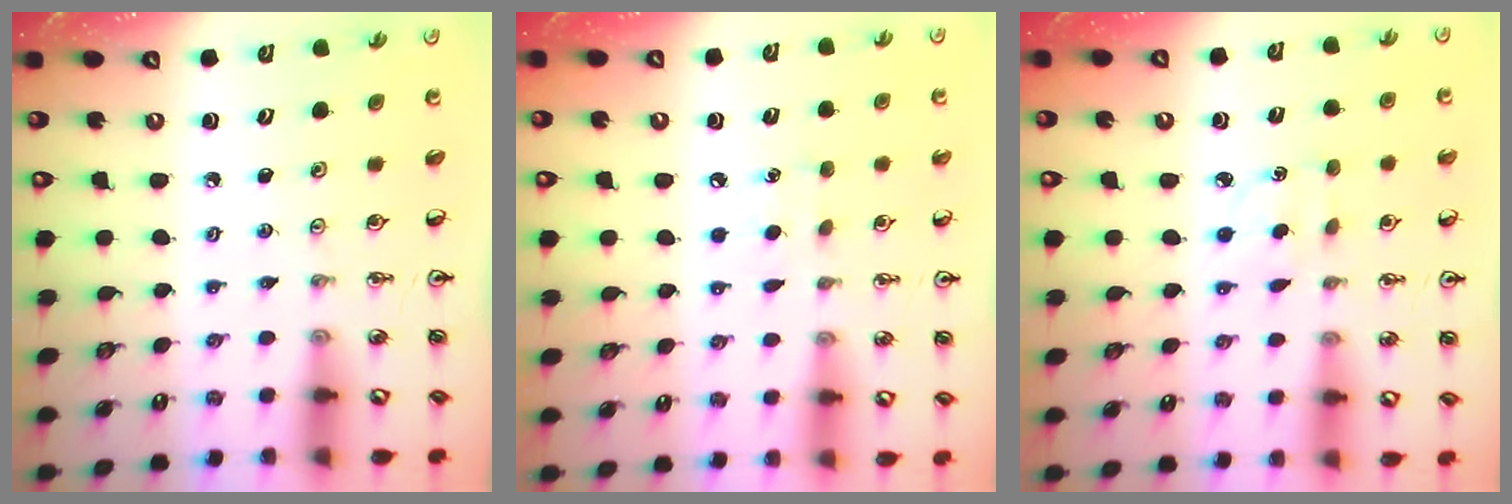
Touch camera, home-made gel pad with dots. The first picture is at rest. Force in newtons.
{"total": 6.7, "press": 6.7, "slide": 0.8}
{"total": 2.8, "press": 2.7, "slide": 0.7}